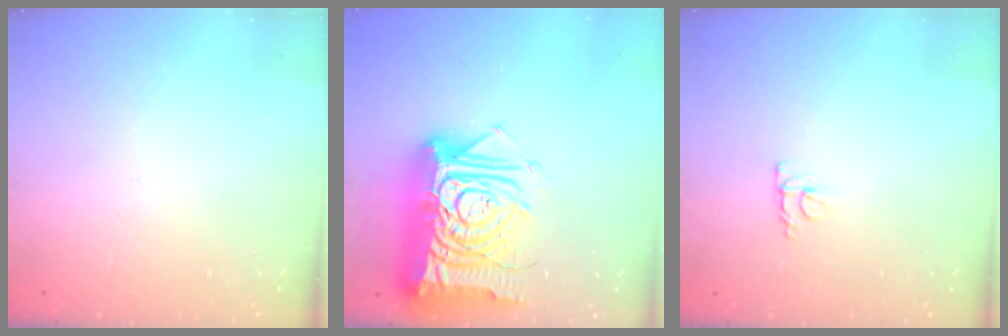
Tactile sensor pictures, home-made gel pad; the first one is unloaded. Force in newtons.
{"total": 24.5, "press": 24.3, "slide": 2.7}
{"total": 4.1, "press": 4.0, "slide": 0.7}